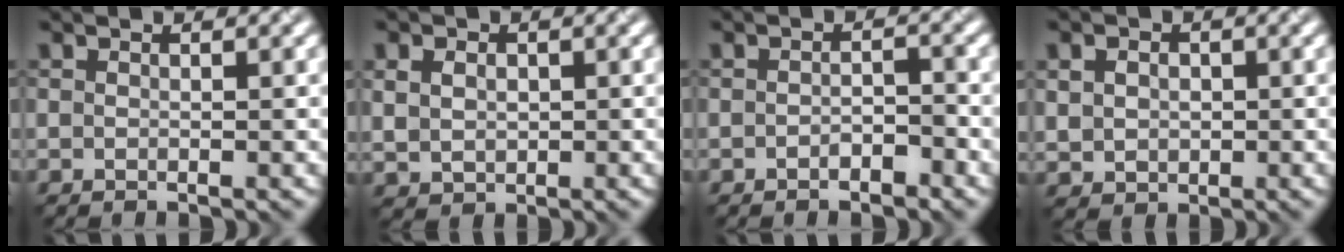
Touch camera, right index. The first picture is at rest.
{"total": 2.5, "force": [0.5, 2.0, 1.4], "torque": [-0.035, -0.001, 0.015]}
{"total": 1.7, "force": [-1.1, 0.6, 1.1], "torque": [-0.017, 0.002, -0.020]}
{"total": 2.3, "force": [0.3, 2.1, 1.0], "torque": [-0.027, 0.001, 0.010]}